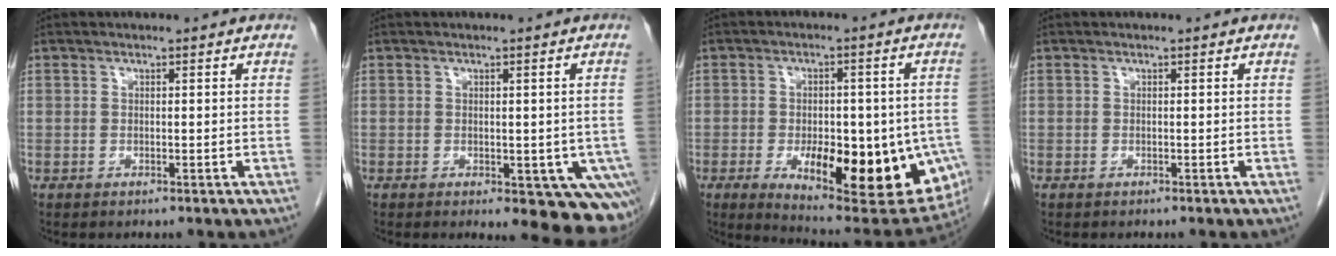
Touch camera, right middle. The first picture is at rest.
{"total": 11.6, "force": [-5.5, 5.3, 8.7], "torque": [-0.073, -0.019, -0.059]}
{"total": 21.2, "force": [-6.5, 7.4, 18.8], "torque": [-0.205, -0.015, -0.068]}
{"total": 0.0}